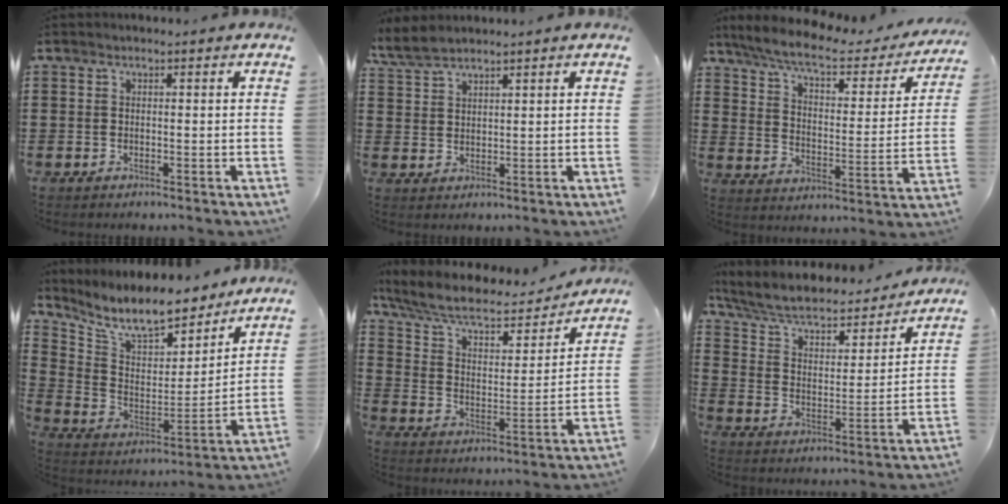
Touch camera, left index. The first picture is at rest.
{"total": 3.3, "force": [2.9, 0.8, 1.4], "torque": [-0.037, -0.001, 0.054]}
{"total": 7.3, "force": [5.8, 1.1, 4.3], "torque": [-0.106, -0.030, 0.096]}
{"total": 9.7, "force": [8.5, 2.2, 4.2], "torque": [-0.112, -0.052, 0.147]}
{"total": 8.2, "force": [6.6, 2.3, 4.4], "torque": [-0.110, -0.036, 0.111]}
{"total": 6.1, "force": [5.0, 1.7, 3.0], "torque": [-0.080, -0.035, 0.082]}